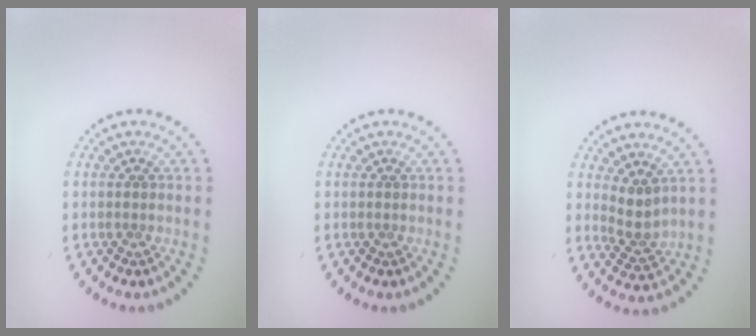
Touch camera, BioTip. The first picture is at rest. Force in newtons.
{"total": 0.0}
{"total": 2.1, "press": 1.6, "slide": 1.4}